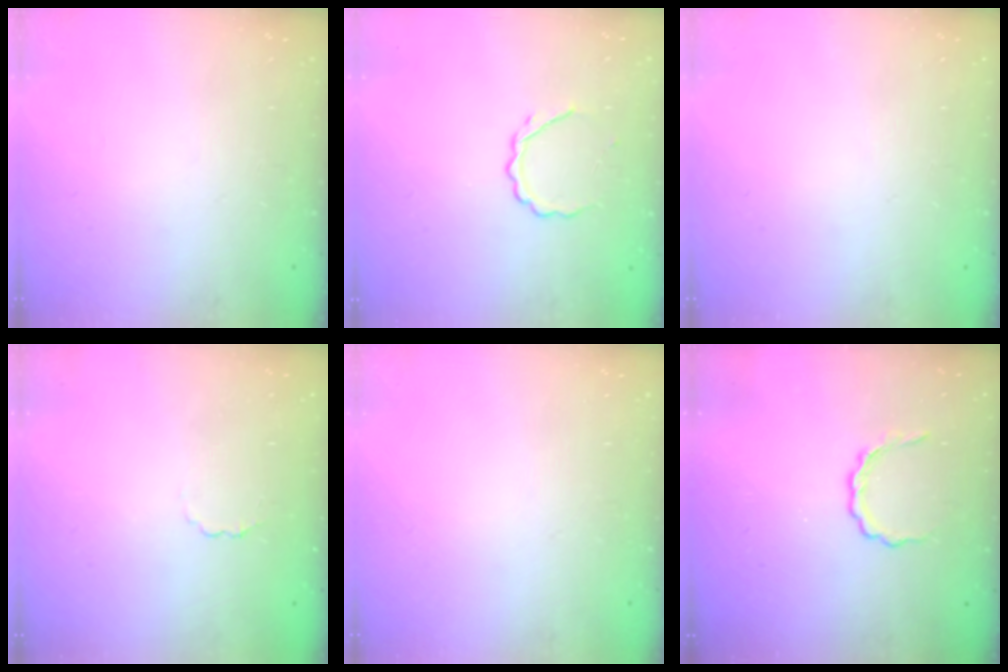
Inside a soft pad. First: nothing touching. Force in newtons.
{"total": 4.7, "press": 4.6, "slide": 0.8}
{"total": 0.0}
{"total": 1.7, "press": 1.7, "slide": 0.5}
{"total": 0.0}
{"total": 3.9, "press": 3.7, "slide": 1.2}